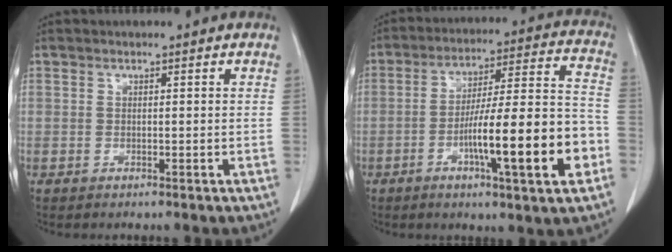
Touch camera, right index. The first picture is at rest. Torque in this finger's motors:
{"motor_torque": [1.78, -0.35, 0.97, 0.21]}